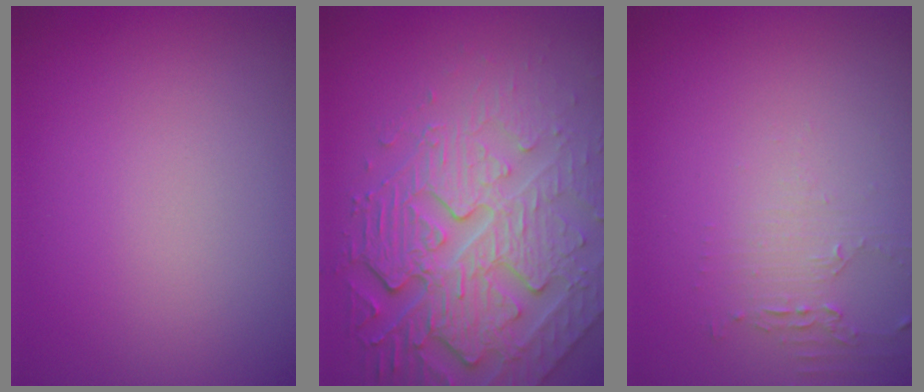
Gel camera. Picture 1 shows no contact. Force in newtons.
{"total": 8.0, "press": 6.0, "slide": 5.3}
{"total": 1.5, "press": 1.5, "slide": 0.4}